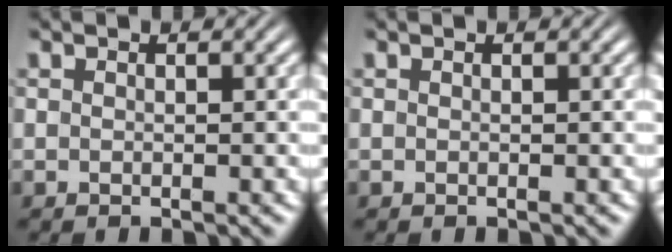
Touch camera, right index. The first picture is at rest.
{"total": 0.0}